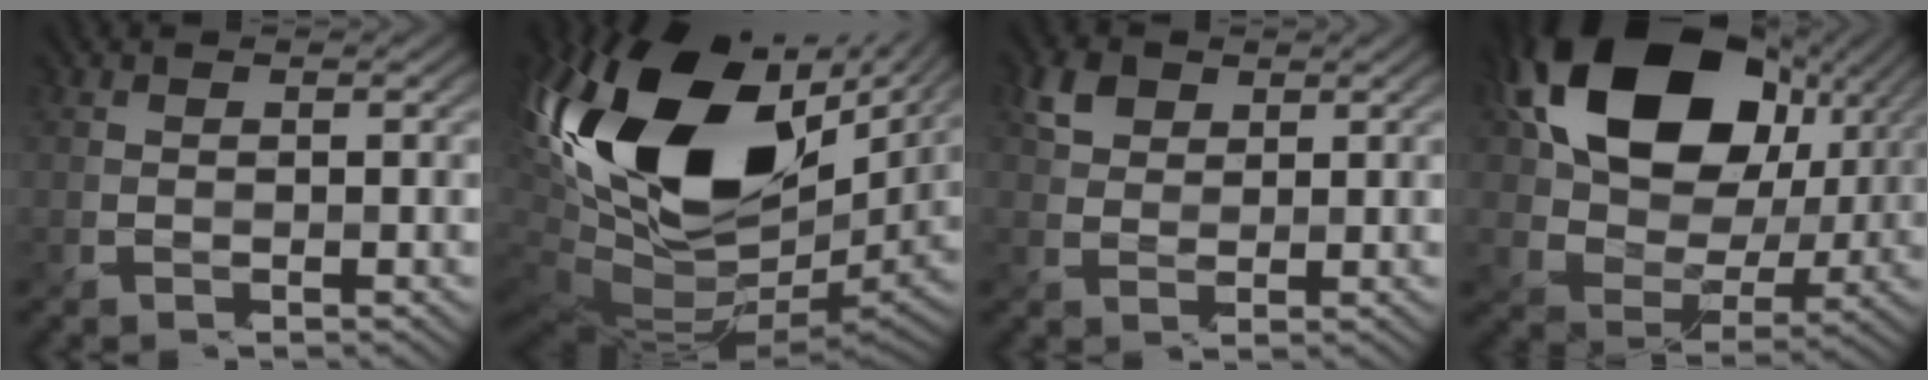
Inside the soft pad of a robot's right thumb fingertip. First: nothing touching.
{"total": 21.2, "force": [7.0, 12.0, 16.0], "torque": [-0.367, 0.005, 0.141]}
{"total": 3.3, "force": [1.4, 2.3, 1.9], "torque": [-0.043, 0.007, 0.028]}
{"total": 17.8, "force": [6.5, 12.1, 11.3], "torque": [-0.224, 0.016, 0.127]}